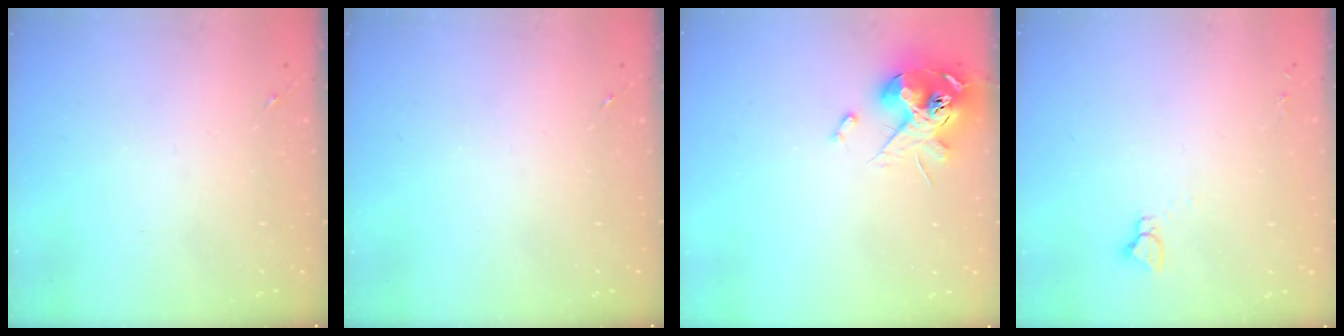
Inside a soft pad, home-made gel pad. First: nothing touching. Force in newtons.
{"total": 0.0}
{"total": 13.4, "press": 13.3, "slide": 1.4}
{"total": 2.9, "press": 2.9, "slide": 0.2}